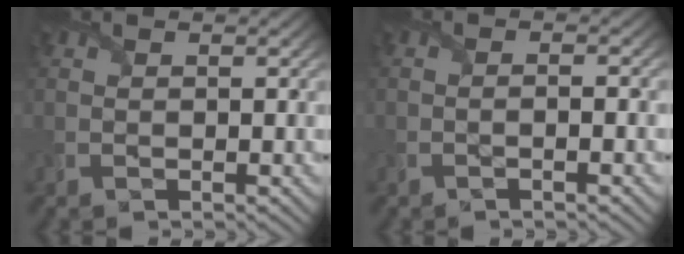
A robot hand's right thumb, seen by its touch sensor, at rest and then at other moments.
{"total": 1.7, "force": [-1.1, -0.5, 1.3], "torque": [-0.021, 0.004, -0.020]}